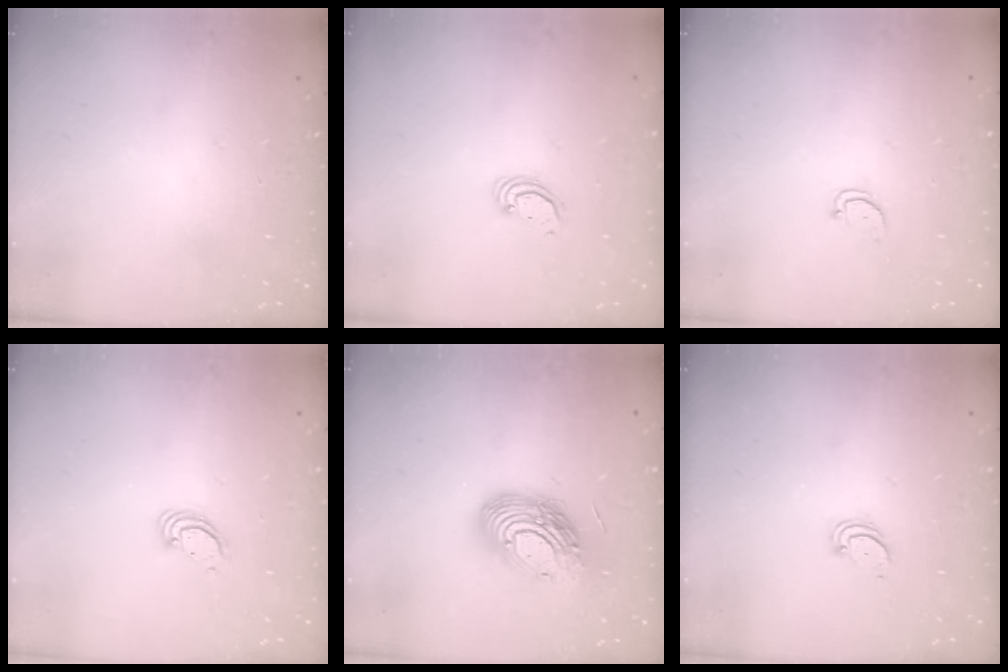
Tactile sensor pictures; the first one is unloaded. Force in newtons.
{"total": 2.2, "press": 2.2, "slide": 0.2}
{"total": 2.2, "press": 2.2, "slide": 0.2}
{"total": 3.6, "press": 3.6, "slide": 0.2}
{"total": 16.1, "press": 16.0, "slide": 1.3}
{"total": 2.0, "press": 2.0, "slide": 0.2}